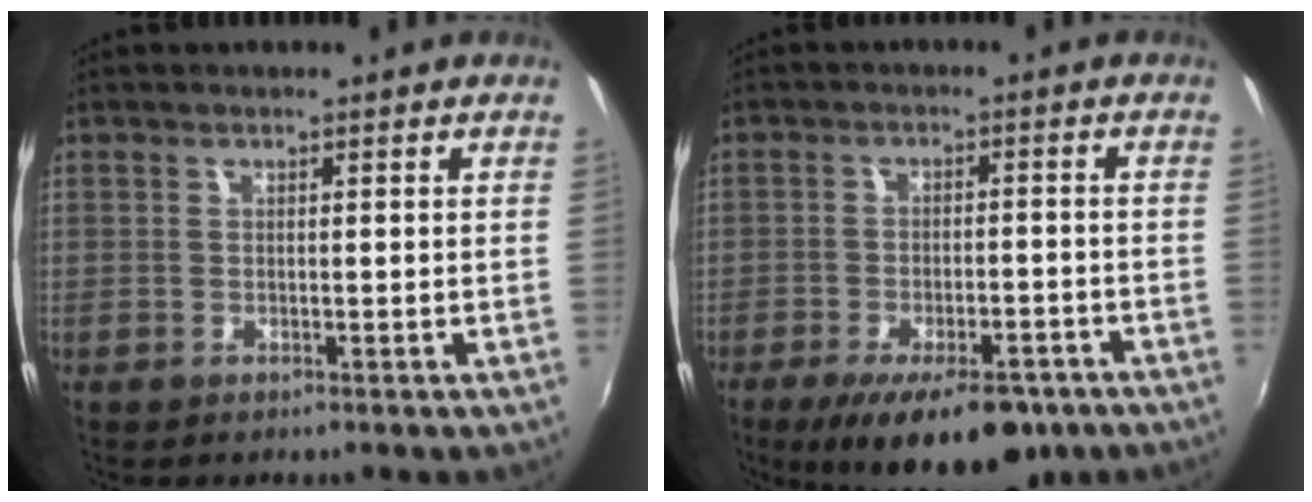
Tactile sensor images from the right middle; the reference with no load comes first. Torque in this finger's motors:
{"motor_torque": [1.33, -0.81, 0.28, 0.11]}